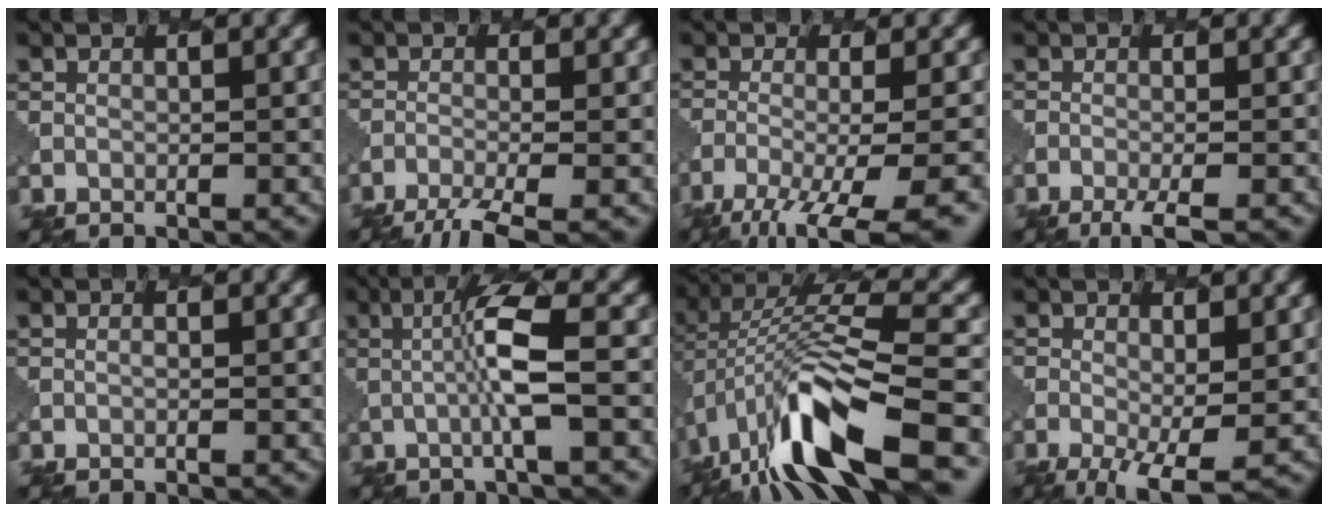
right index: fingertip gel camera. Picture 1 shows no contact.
{"total": 4.1, "force": [-3.0, 0.8, 2.8], "torque": [-0.045, -0.010, -0.062]}
{"total": 9.1, "force": [-5.6, 2.5, 6.8], "torque": [-0.107, -0.018, -0.085]}
{"total": 2.7, "force": [-1.8, 0.4, 2.0], "torque": [-0.031, -0.003, -0.038]}
{"total": 0.0}
{"total": 4.3, "force": [0.0, 0.4, 4.3], "torque": [-0.077, 0.003, -0.006]}
{"total": 11.8, "force": [-4.4, 4.4, 10.1], "torque": [-0.192, 0.010, -0.079]}
{"total": 4.8, "force": [-1.6, 1.5, 4.3], "torque": [-0.084, -0.014, -0.023]}